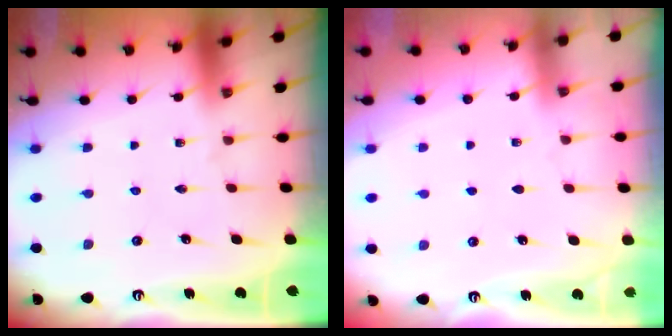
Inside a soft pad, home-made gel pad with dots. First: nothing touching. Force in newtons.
{"total": 3.2, "press": 3.2, "slide": 0.3}